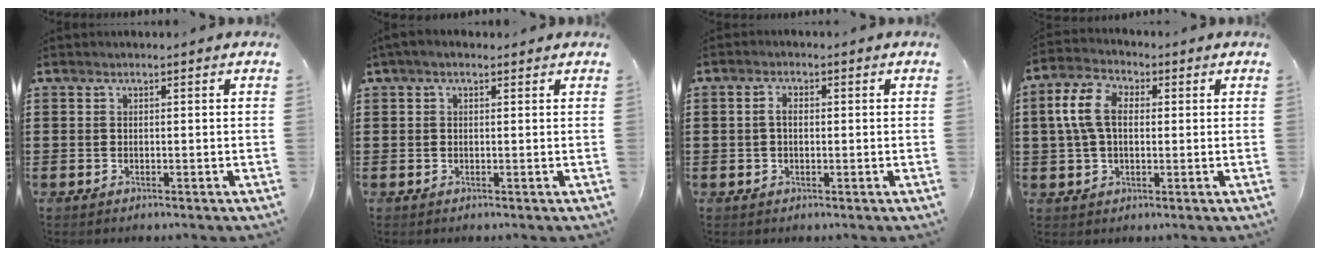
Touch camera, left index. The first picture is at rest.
{"total": 1.3, "force": [0.5, 0.8, 0.9], "torque": [-0.020, 0.006, 0.008]}
{"total": 3.0, "force": [0.1, 1.8, 2.4], "torque": [-0.057, 0.007, -0.004]}
{"total": 7.8, "force": [1.4, 5.0, 5.9], "torque": [-0.152, 0.010, 0.015]}